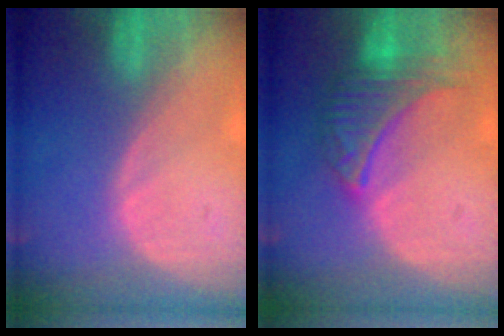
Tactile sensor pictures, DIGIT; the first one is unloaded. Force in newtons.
{"total": 7.5, "press": 7.5, "slide": 0.1}